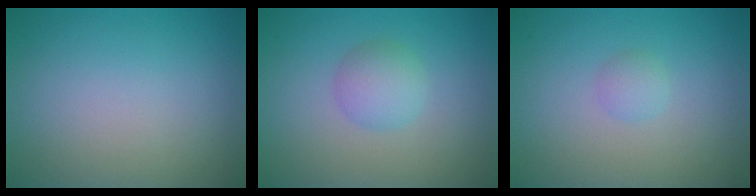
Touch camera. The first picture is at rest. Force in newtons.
{"total": 2.3, "press": 2.3, "slide": 0.1}
{"total": 1.0, "press": 1.0, "slide": 0.1}